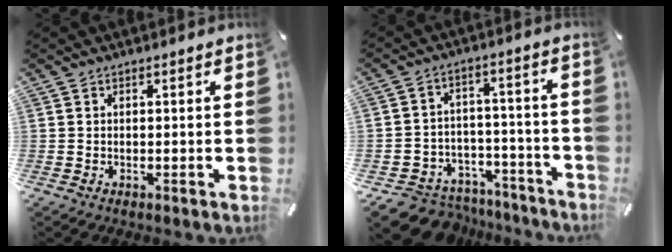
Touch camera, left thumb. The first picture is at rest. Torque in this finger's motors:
{"motor_torque": [-0.41, 0.57, 0.10, 0.26, 0.02]}